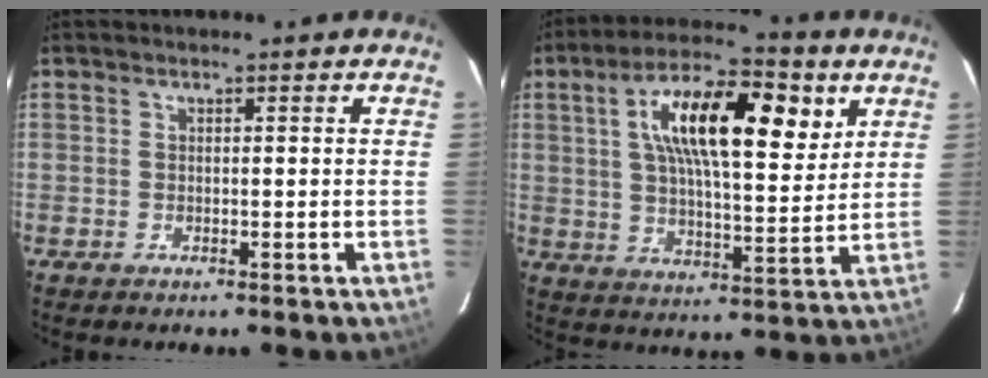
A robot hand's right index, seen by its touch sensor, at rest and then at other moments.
{"total": 18.2, "force": [7.0, 6.5, 15.5], "torque": [-0.262, 0.024, 0.107]}